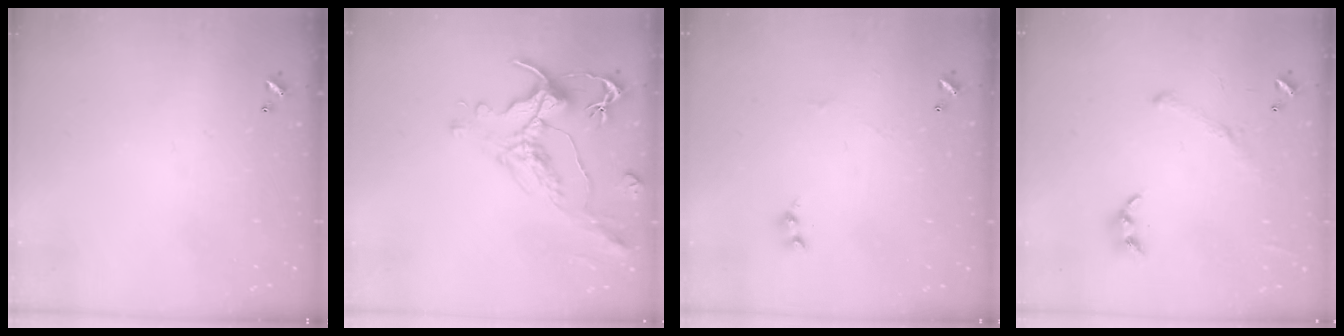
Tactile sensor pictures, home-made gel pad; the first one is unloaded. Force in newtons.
{"total": 1.6, "press": 0.9, "slide": 1.3}
{"total": 1.6, "press": 1.6, "slide": 0.2}
{"total": 2.3, "press": 2.3, "slide": 0.5}